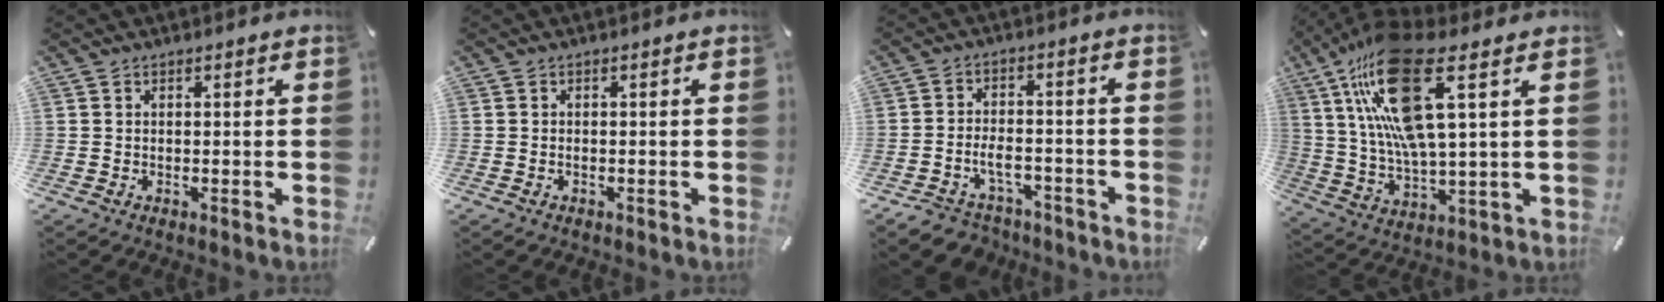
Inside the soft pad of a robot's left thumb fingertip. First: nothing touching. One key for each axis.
{"total": 0.7, "fx": -0.4, "fy": 0.3, "fz": 0.4, "tx": -0.009, "ty": 0.000, "tz": -0.009}
{"total": 6.3, "fx": -3.1, "fy": 4.3, "fz": 3.3, "tx": -0.072, "ty": 0.013, "tz": -0.056}
{"total": 20.0, "fx": 9.4, "fy": 6.0, "fz": 16.6, "tx": -0.354, "ty": -0.032, "tz": 0.152}